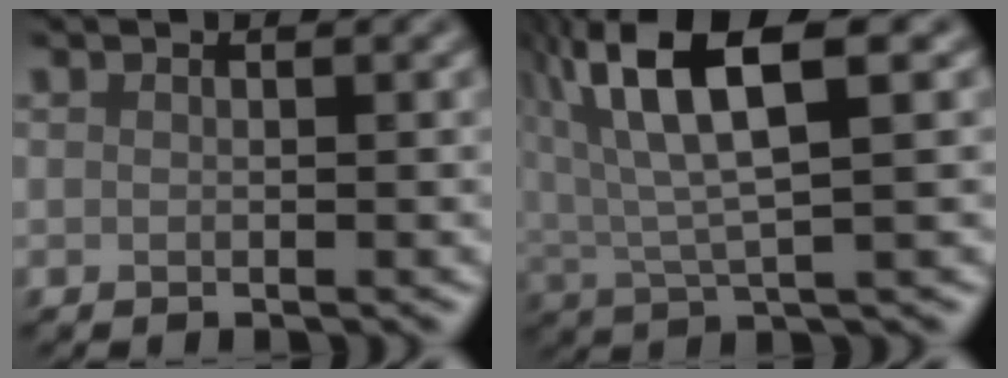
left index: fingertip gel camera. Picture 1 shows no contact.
{"total": 10.4, "force": [4.8, 2.9, 8.8], "torque": [-0.179, 0.028, 0.086]}